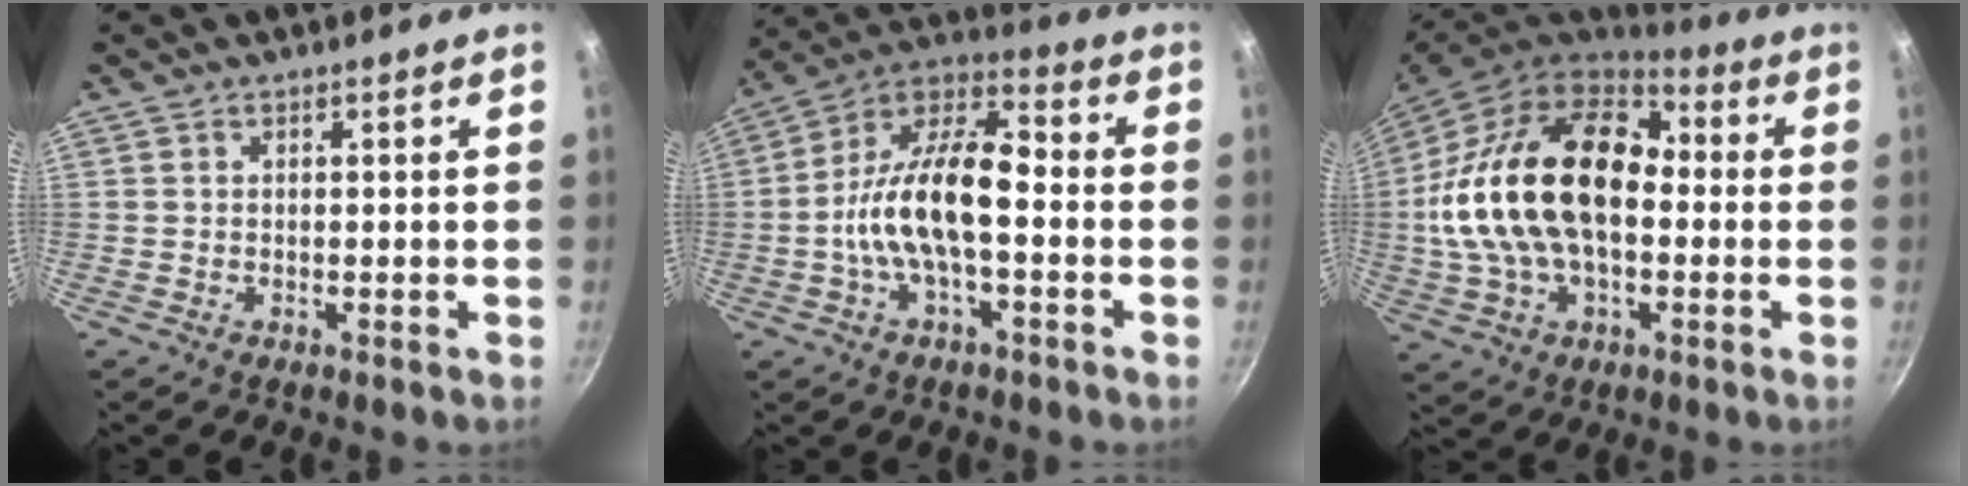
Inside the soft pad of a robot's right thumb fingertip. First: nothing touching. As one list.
[{"total": 16.1, "force": [-2.3, 7.2, 14.2], "torque": [-0.243, 0.042, -0.060]}, {"total": 25.9, "force": [0.4, 16.1, 20.2], "torque": [-0.367, 0.039, 0.000]}]